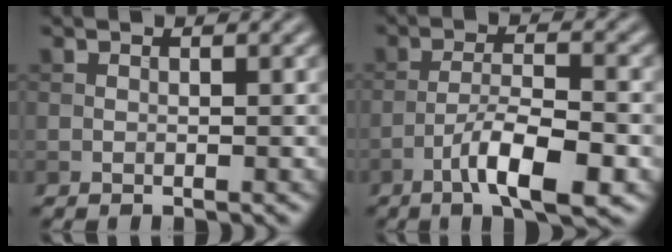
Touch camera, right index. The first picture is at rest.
{"total": 6.9, "force": [-3.6, 1.7, 5.6], "torque": [-0.096, 0.009, -0.063]}